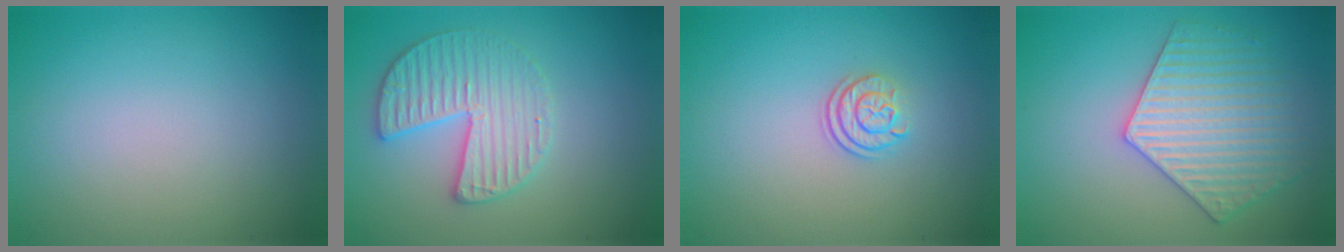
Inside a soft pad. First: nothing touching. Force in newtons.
{"total": 3.6, "press": 3.6, "slide": 0.1}
{"total": 2.3, "press": 1.7, "slide": 1.6}
{"total": 4.7, "press": 4.5, "slide": 1.3}